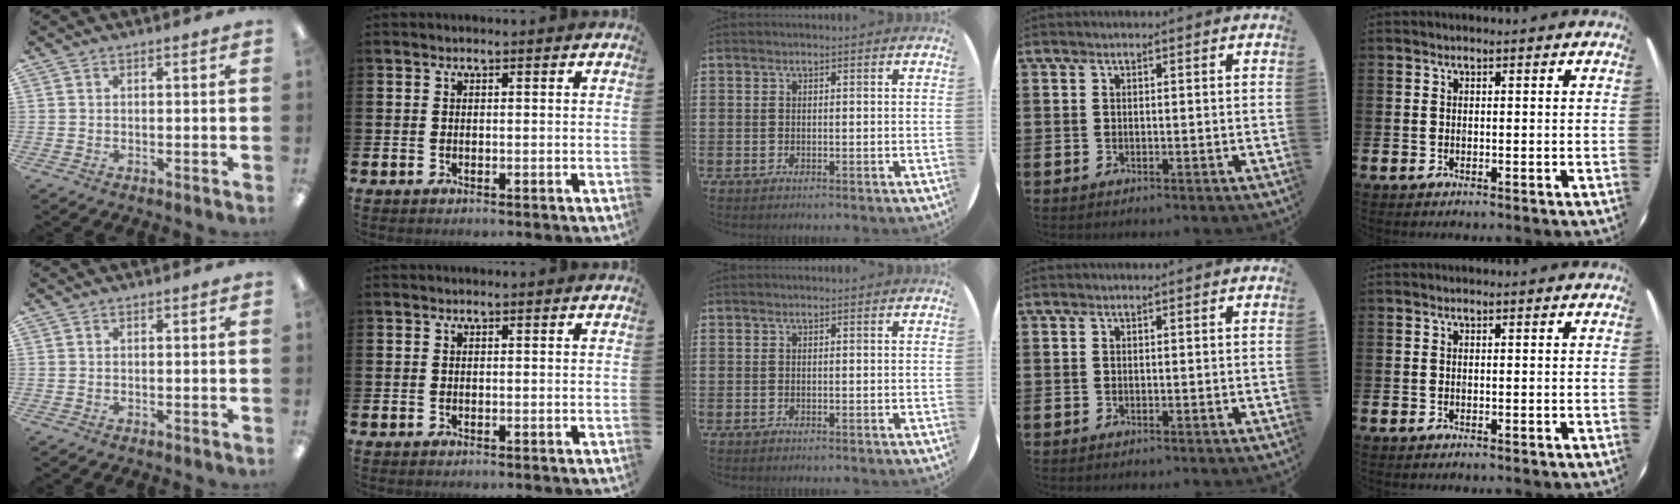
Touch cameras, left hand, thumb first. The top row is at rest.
{}